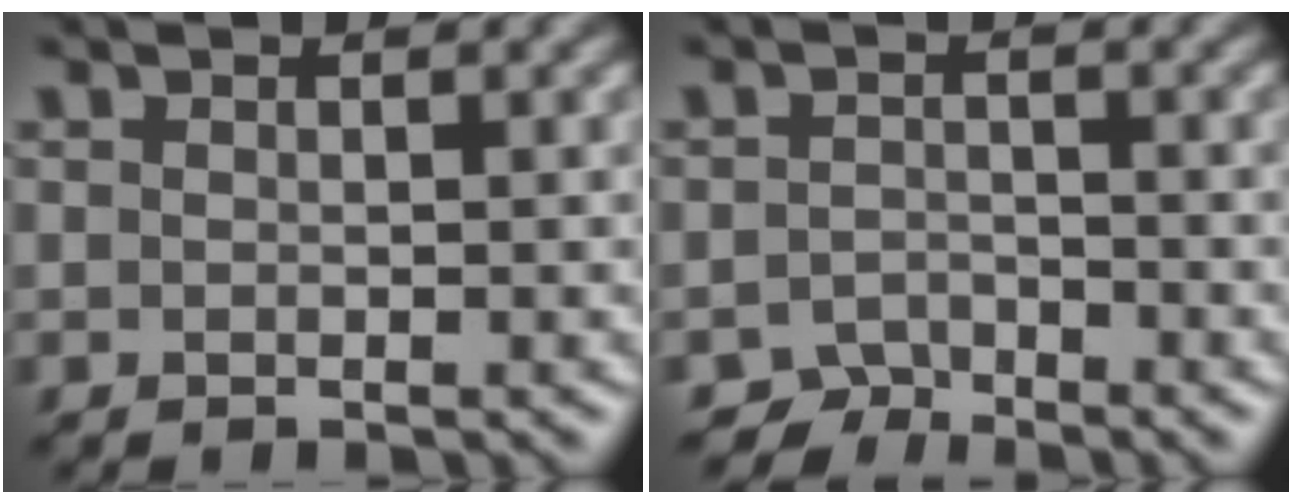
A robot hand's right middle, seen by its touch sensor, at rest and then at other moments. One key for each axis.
{"total": 2.0, "fx": -1.8, "fy": 0.6, "fz": -0.3, "tx": 0.011, "ty": 0.007, "tz": -0.038}